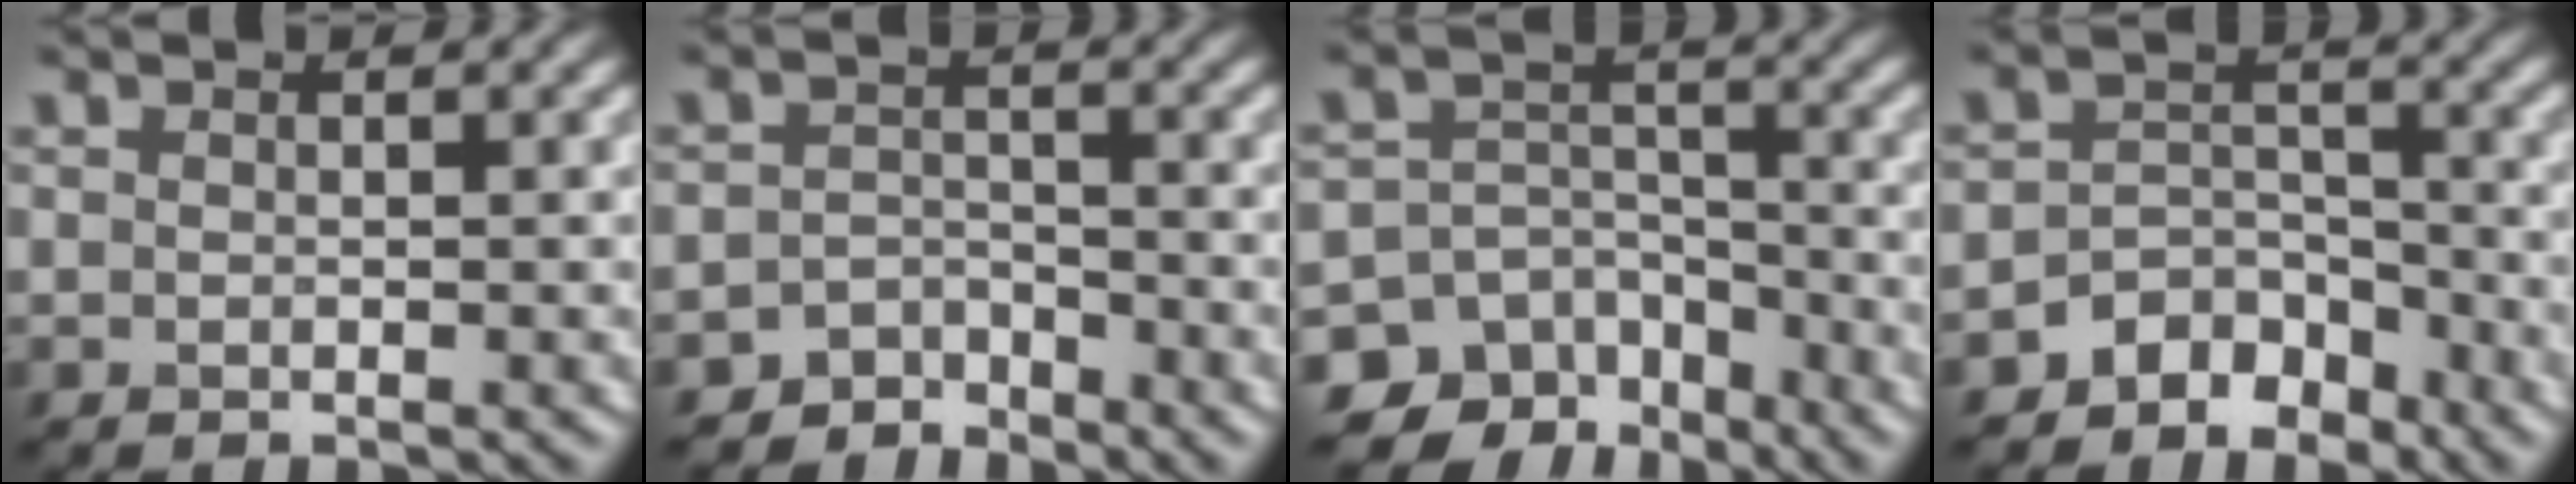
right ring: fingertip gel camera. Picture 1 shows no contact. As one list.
[{"total": 3.0, "force": [-2.8, 1.3, -0.1], "torque": [0.013, 0.005, -0.056]}, {"total": 9.4, "force": [-6.9, 6.2, 1.9], "torque": [-0.022, 0.004, -0.112]}, {"total": 4.1, "force": [-3.2, 2.4, 1.0], "torque": [-0.002, 0.004, -0.059]}]